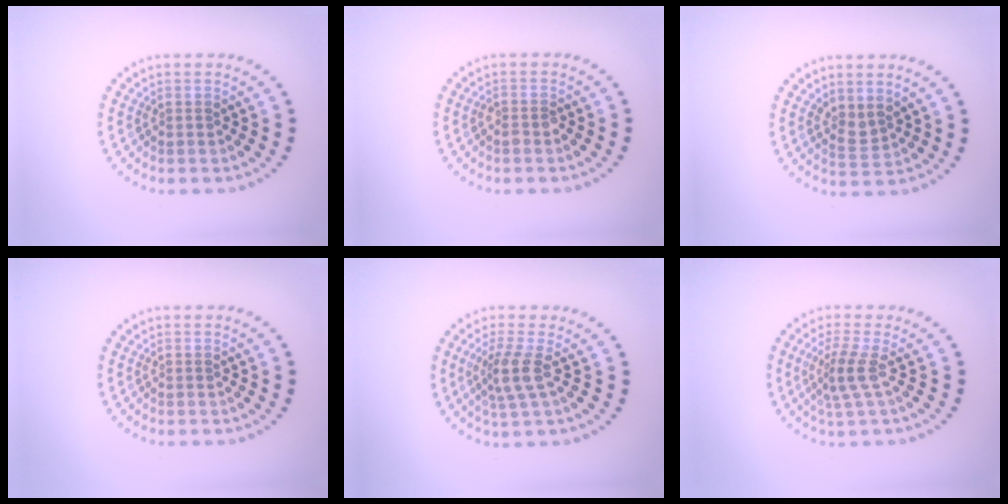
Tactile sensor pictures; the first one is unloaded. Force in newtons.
{"total": 1.0, "press": 1.0, "slide": 0.3}
{"total": 1.9, "press": 1.5, "slide": 1.2}
{"total": 0.0}
{"total": 2.7, "press": 2.0, "slide": 1.8}
{"total": 2.5, "press": 1.8, "slide": 1.7}